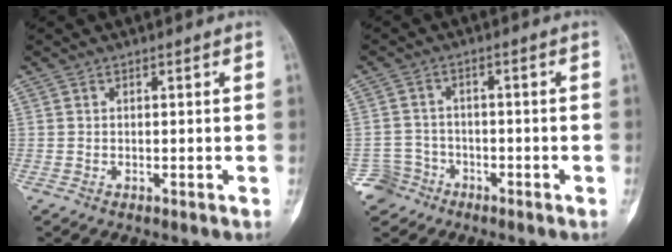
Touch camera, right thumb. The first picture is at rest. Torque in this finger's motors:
{"motor_torque": [-0.34, -0.33, -0.23, -0.35, -0.10]}